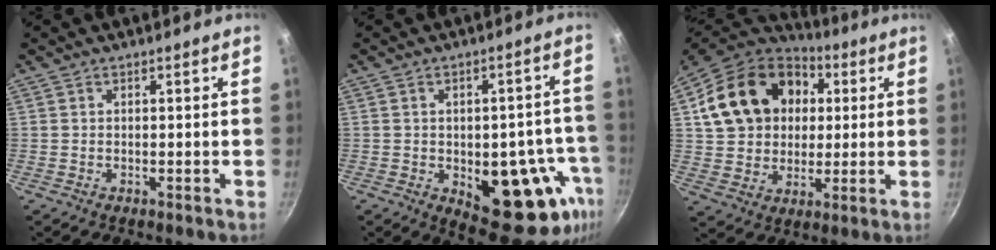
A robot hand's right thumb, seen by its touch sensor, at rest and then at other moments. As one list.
[{"total": 17.3, "force": [-5.1, 8.8, 14.0], "torque": [-0.111, 0.004, -0.057]}, {"total": 21.7, "force": [5.2, 17.0, 12.4], "torque": [-0.202, 0.023, 0.092]}]